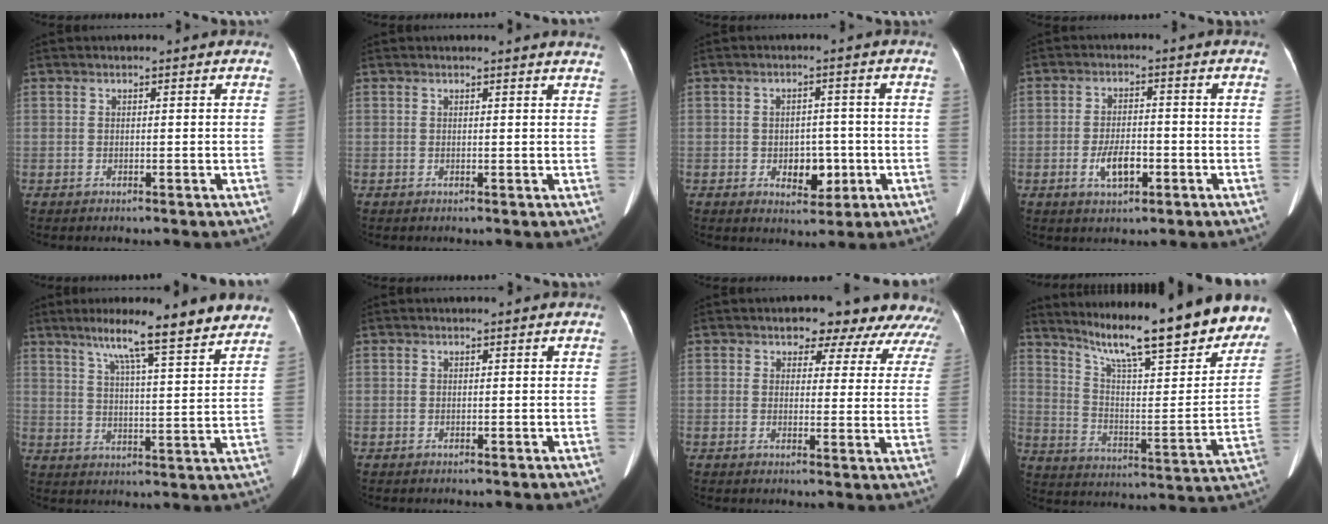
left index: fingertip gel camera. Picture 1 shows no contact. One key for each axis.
{"total": 4.0, "fx": 4.0, "fy": 0.0, "fz": 0.7, "tx": -0.011, "ty": -0.012, "tz": 0.020}
{"total": 4.8, "fx": -1.2, "fy": 3.3, "fz": 3.4, "tx": -0.047, "ty": 0.007, "tz": -0.006}
{"total": 5.0, "fx": -1.9, "fy": 2.1, "fz": 4.1, "tx": -0.084, "ty": 0.000, "tz": -0.028}
{"total": 15.4, "fx": 12.0, "fy": 0.4, "fz": 9.5, "tx": -0.132, "ty": 0.015, "tz": 0.160}
{"total": 0.0}
{"total": 12.2, "fx": 10.1, "fy": 5.6, "fz": 3.8, "tx": -0.002, "ty": -0.006, "tz": 0.088}
{"total": 26.8, "fx": 22.5, "fy": 3.5, "fz": 14.2, "tx": -0.218, "ty": -0.059, "tz": 0.307}